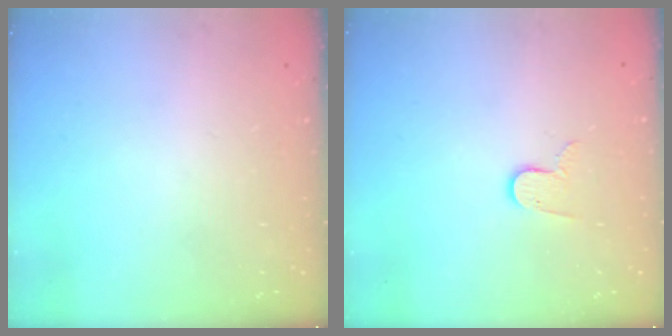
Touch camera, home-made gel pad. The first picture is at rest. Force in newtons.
{"total": 6.5, "press": 6.4, "slide": 0.5}